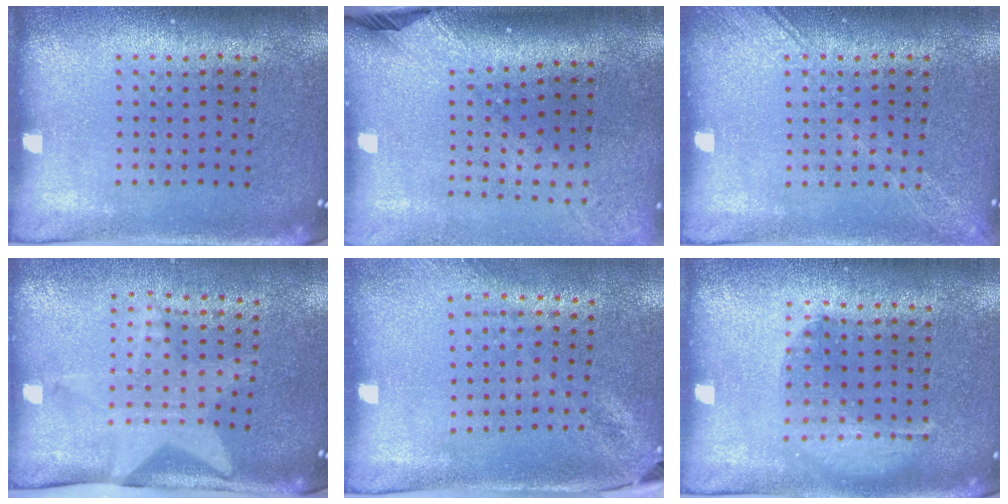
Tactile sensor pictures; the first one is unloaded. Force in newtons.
{"total": 2.4, "press": 1.8, "slide": 1.6}
{"total": 2.4, "press": 2.3, "slide": 0.4}
{"total": 1.9, "press": 1.6, "slide": 1.0}
{"total": 1.8, "press": 1.4, "slide": 1.2}
{"total": 1.3, "press": 1.2, "slide": 0.4}